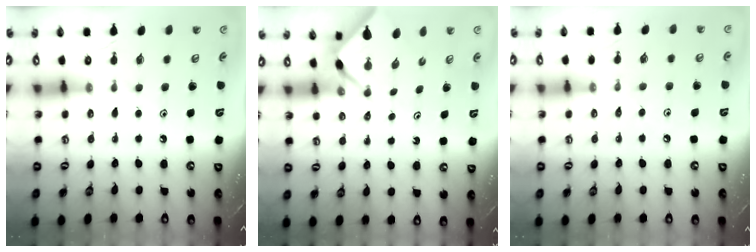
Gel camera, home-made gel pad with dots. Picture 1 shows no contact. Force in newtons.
{"total": 2.4, "press": 2.3, "slide": 0.3}
{"total": 4.4, "press": 4.4, "slide": 0.7}